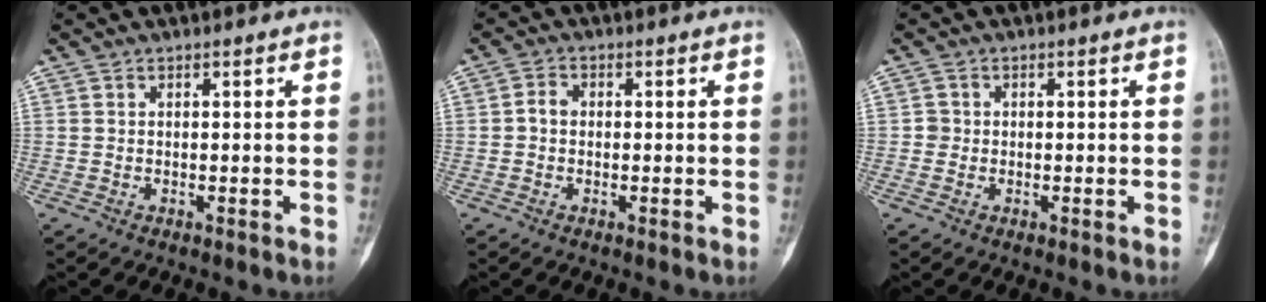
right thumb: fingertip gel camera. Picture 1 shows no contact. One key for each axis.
{"total": 2.3, "fx": -0.2, "fy": 1.9, "fz": 1.2, "tx": -0.012, "ty": 0.009, "tz": -0.010}
{"total": 1.4, "fx": -0.2, "fy": 1.3, "fz": 0.2, "tx": 0.006, "ty": 0.006, "tz": -0.005}